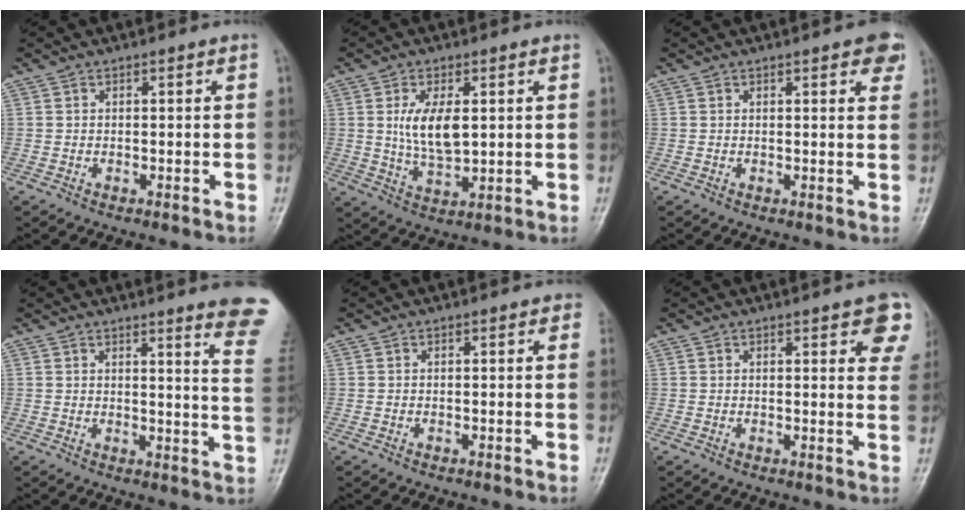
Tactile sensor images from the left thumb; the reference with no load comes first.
{"total": 8.2, "force": [1.5, 3.9, 7.1], "torque": [-0.126, -0.017, 0.034]}
{"total": 4.3, "force": [2.4, 1.5, 3.3], "torque": [-0.022, -0.006, 0.022]}
{"total": 12.1, "force": [9.7, 0.3, 7.2], "torque": [-0.066, -0.076, 0.093]}
{"total": 0.9, "force": [0.4, 0.5, 0.6], "torque": [0.004, 0.001, -0.001]}
{"total": 7.8, "force": [4.3, 2.7, 6.0], "torque": [-0.039, -0.014, 0.044]}